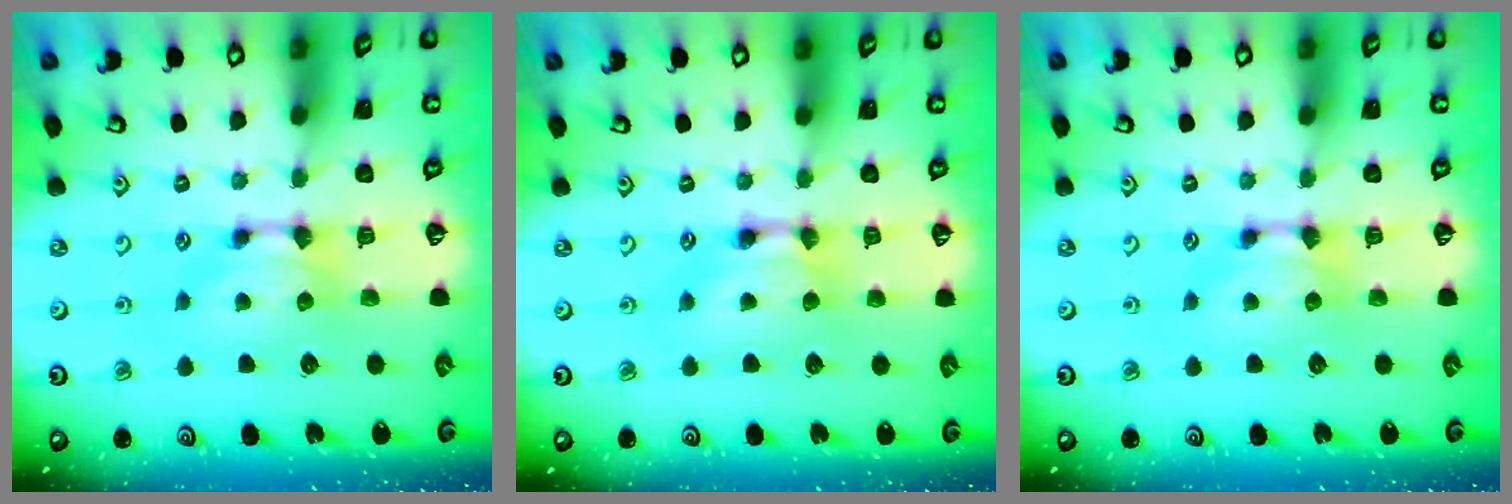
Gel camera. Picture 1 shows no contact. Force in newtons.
{"total": 1.8, "press": 1.8, "slide": 0.1}
{"total": 0.0}